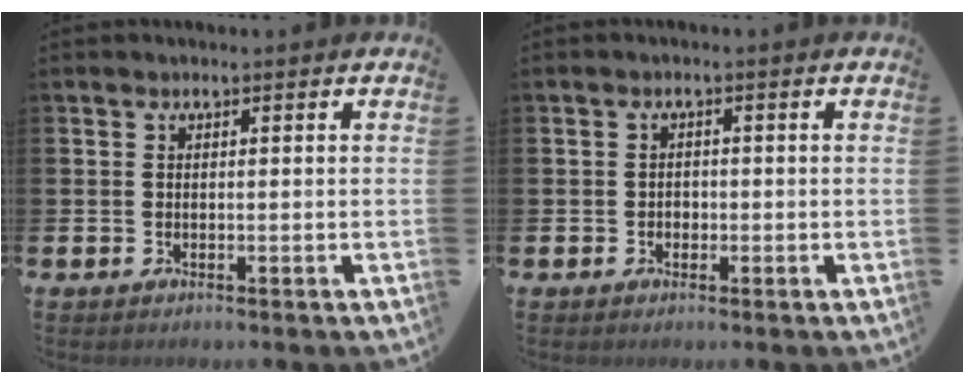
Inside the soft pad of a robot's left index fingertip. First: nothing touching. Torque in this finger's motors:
{"motor_torque": [-0.02, -0.05, 0.00, -0.01]}